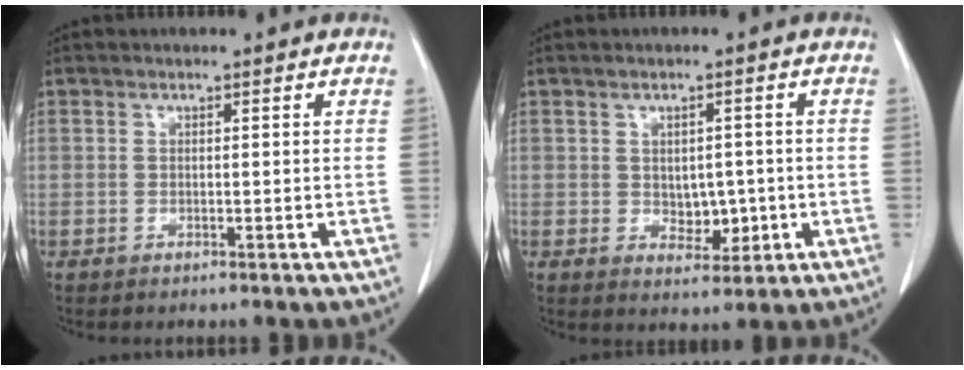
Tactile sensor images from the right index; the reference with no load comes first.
{"total": 4.4, "force": [-0.4, 3.0, 3.3], "torque": [-0.038, 0.000, 0.004]}